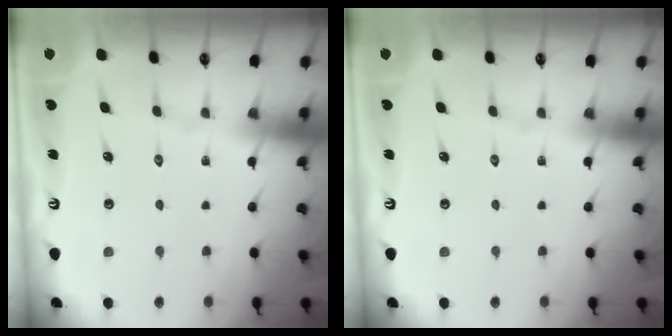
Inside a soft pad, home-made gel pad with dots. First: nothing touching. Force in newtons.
{"total": 0.0}